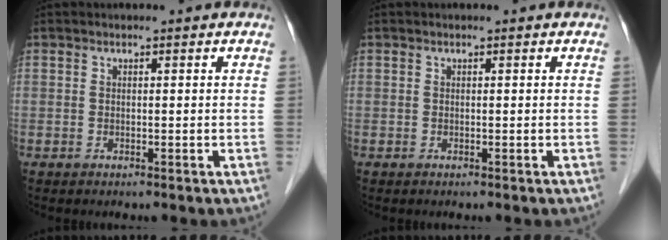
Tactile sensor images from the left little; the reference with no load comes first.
{"total": 0.0}